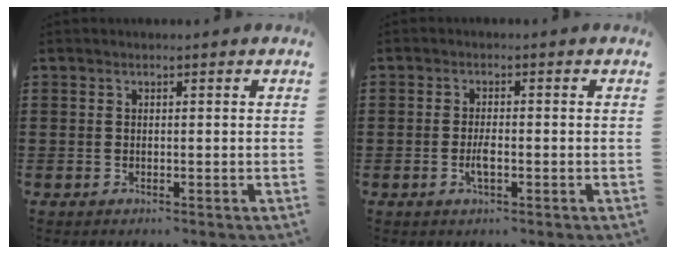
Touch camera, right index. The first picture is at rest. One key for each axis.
{"total": 2.6, "fx": -0.8, "fy": 0.7, "fz": 2.4, "tx": -0.050, "ty": -0.003, "tz": -0.016}